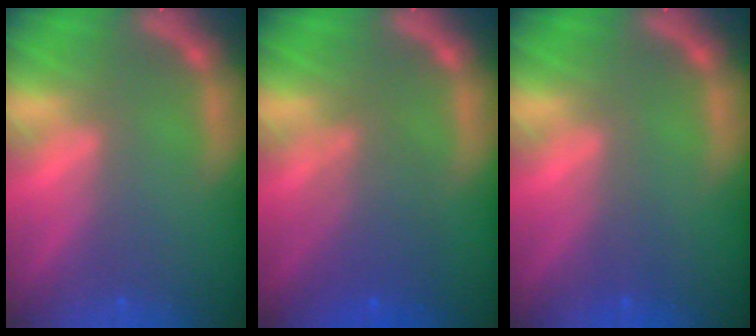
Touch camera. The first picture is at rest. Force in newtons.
{"total": 4.6}
{"total": 1.0}